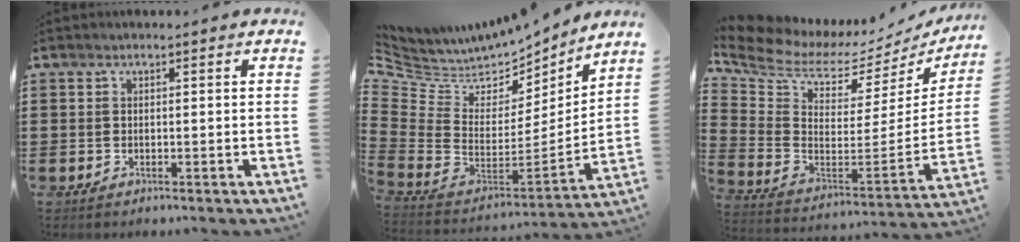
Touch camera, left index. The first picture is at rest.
{"total": 5.8, "force": [5.1, 2.7, 1.0], "torque": [-0.068, -0.059, 0.086]}
{"total": 5.3, "force": [4.1, 2.5, 2.2], "torque": [-0.076, -0.049, 0.065]}